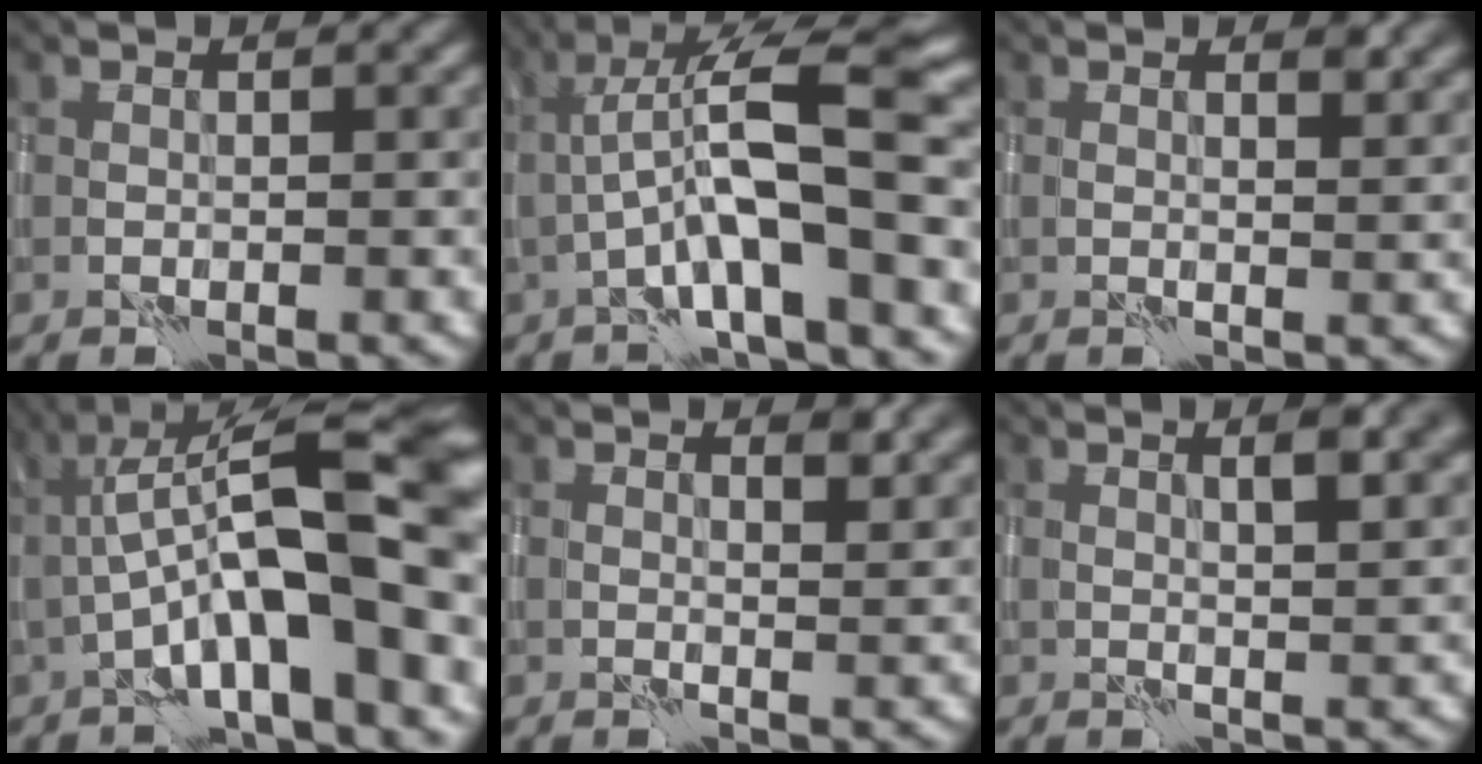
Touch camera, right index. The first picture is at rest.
{"total": 9.2, "force": [-1.4, 2.0, 8.9], "torque": [-0.154, 0.024, -0.026]}
{"total": 1.5, "force": [1.0, 0.4, 1.0], "torque": [-0.011, -0.003, 0.017]}
{"total": 12.7, "force": [-1.9, 3.2, 12.1], "torque": [-0.188, 0.029, -0.031]}
{"total": 2.0, "force": [1.2, 0.6, 1.4], "torque": [-0.016, -0.002, 0.020]}
{"total": 3.7, "force": [1.5, 1.1, 3.1], "torque": [-0.034, 0.010, 0.014]}